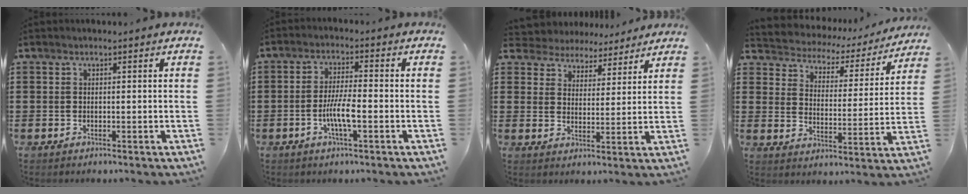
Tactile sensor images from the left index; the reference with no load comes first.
{"total": 5.6, "force": [-1.7, 1.1, 5.2], "torque": [-0.101, 0.000, -0.035]}
{"total": 4.2, "force": [4.0, 1.4, -0.4], "torque": [-0.019, -0.020, 0.068]}
{"total": 2.6, "force": [2.5, 0.9, -0.2], "torque": [-0.019, -0.025, 0.031]}